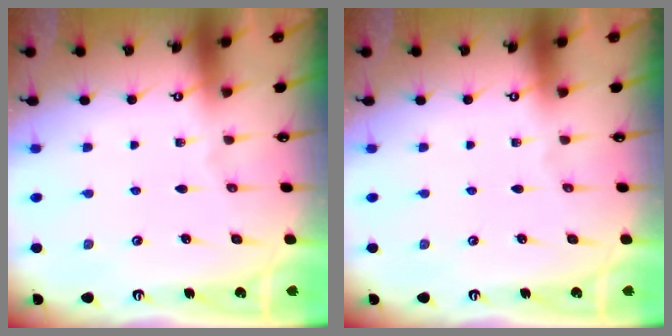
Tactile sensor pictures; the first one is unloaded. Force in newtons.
{"total": 0.0}